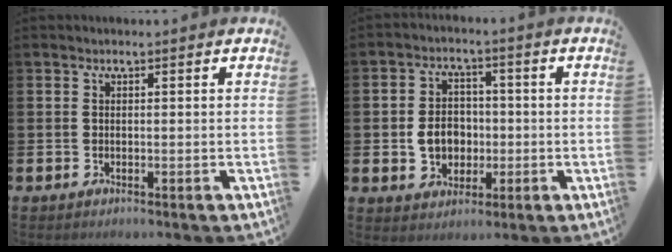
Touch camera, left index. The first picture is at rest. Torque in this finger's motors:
{"motor_torque": [0.91, 0.19, 0.52, 0.06]}